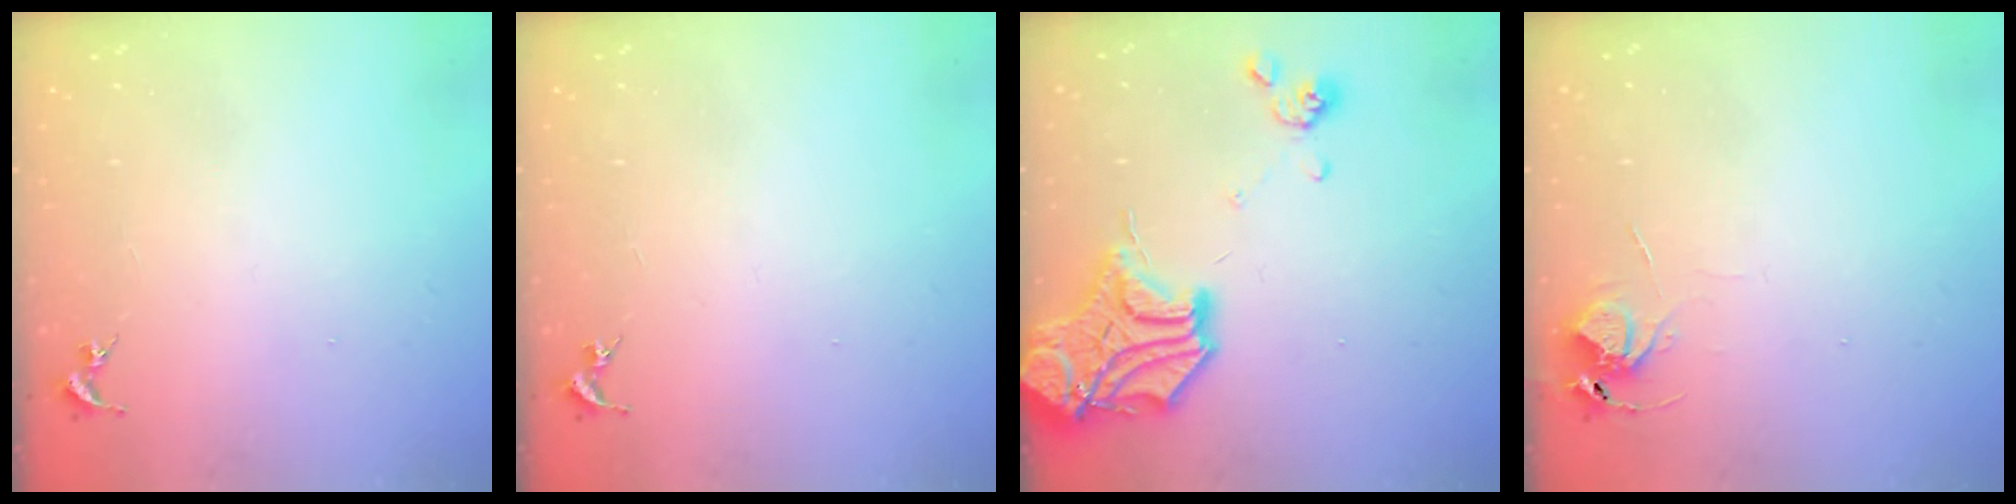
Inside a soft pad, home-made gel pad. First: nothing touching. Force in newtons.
{"total": 0.0}
{"total": 19.9, "press": 19.8, "slide": 2.6}
{"total": 5.7, "press": 5.7, "slide": 0.3}